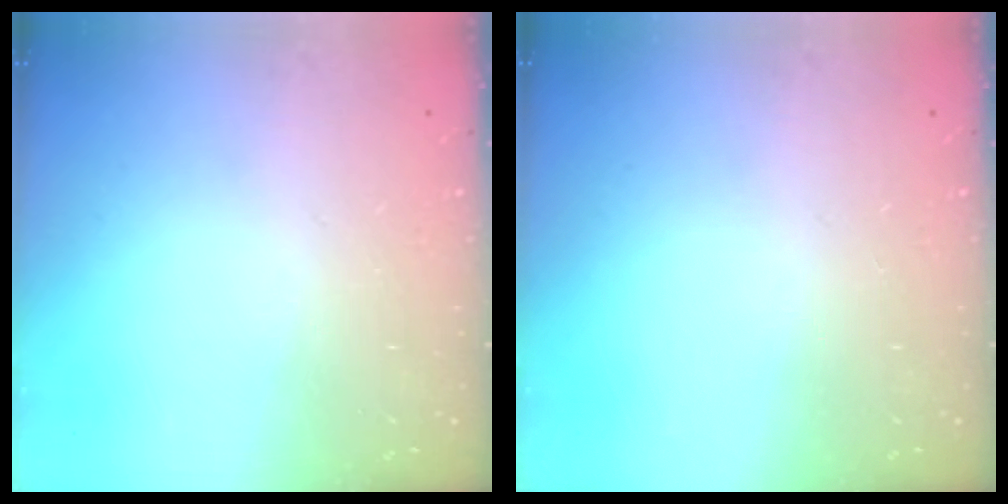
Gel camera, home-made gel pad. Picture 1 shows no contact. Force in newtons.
{"total": 0.0}